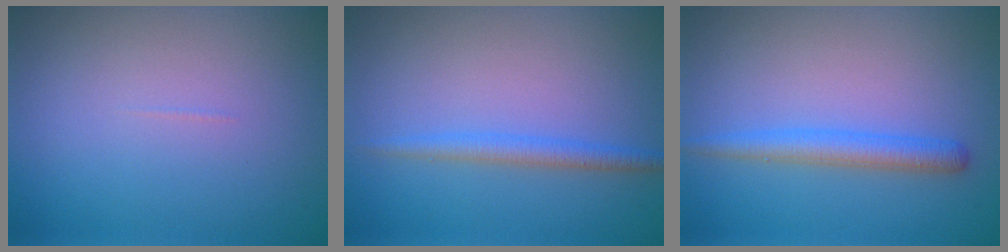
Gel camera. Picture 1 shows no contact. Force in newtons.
{"total": 1.9, "press": 1.9, "slide": 0.0}
{"total": 2.6, "press": 2.6, "slide": 0.1}